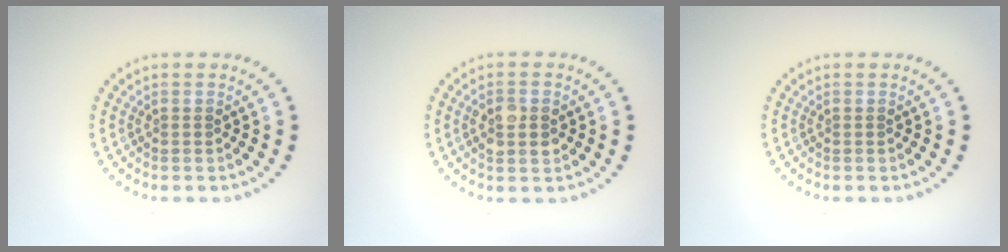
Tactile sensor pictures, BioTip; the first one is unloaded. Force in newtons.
{"total": 2.7, "press": 2.7, "slide": 0.2}
{"total": 0.0}